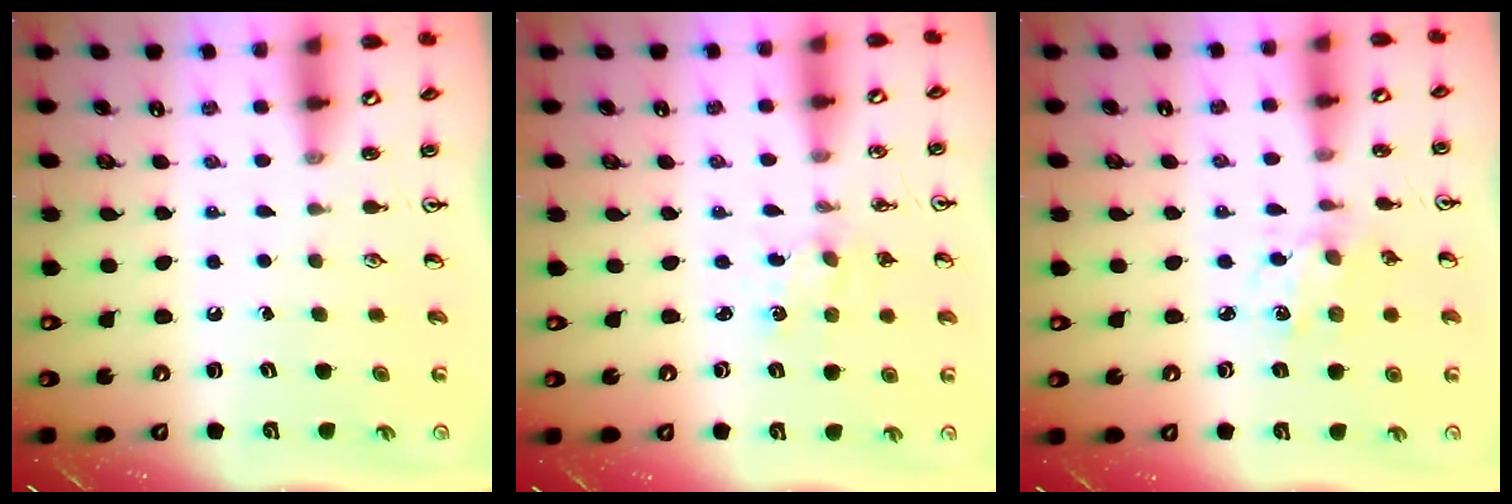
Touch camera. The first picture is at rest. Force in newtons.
{"total": 1.2, "press": 1.2, "slide": 0.2}
{"total": 2.7, "press": 2.6, "slide": 0.8}